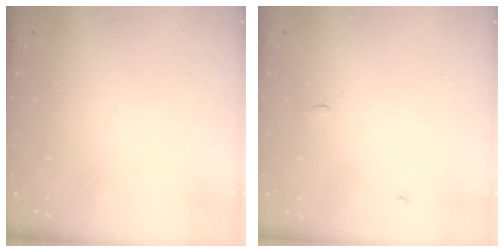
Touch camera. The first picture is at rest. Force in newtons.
{"total": 0.6, "press": 0.5, "slide": 0.2}